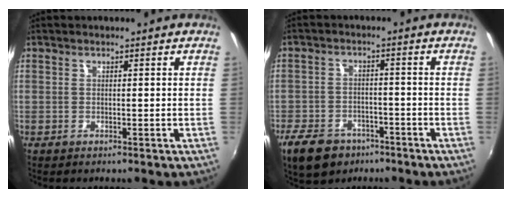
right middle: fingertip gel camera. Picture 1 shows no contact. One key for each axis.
{"total": 11.3, "fx": -7.2, "fy": 7.1, "fz": 5.0, "tx": -0.137, "ty": -0.001, "tz": -0.114}